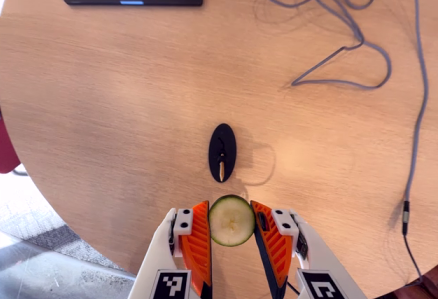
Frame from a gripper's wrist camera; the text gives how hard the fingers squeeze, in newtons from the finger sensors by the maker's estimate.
{"total": 10.3, "left": 10.7, "right": 9.9}